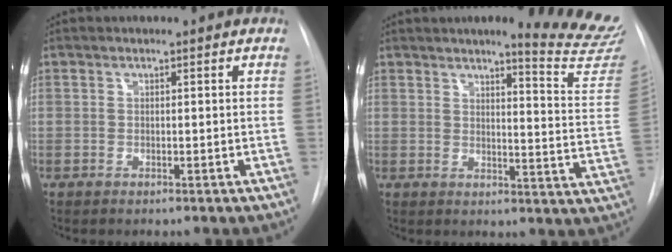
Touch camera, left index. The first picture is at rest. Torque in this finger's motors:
{"motor_torque": [0.80, -1.33, 0.01, 0.01]}